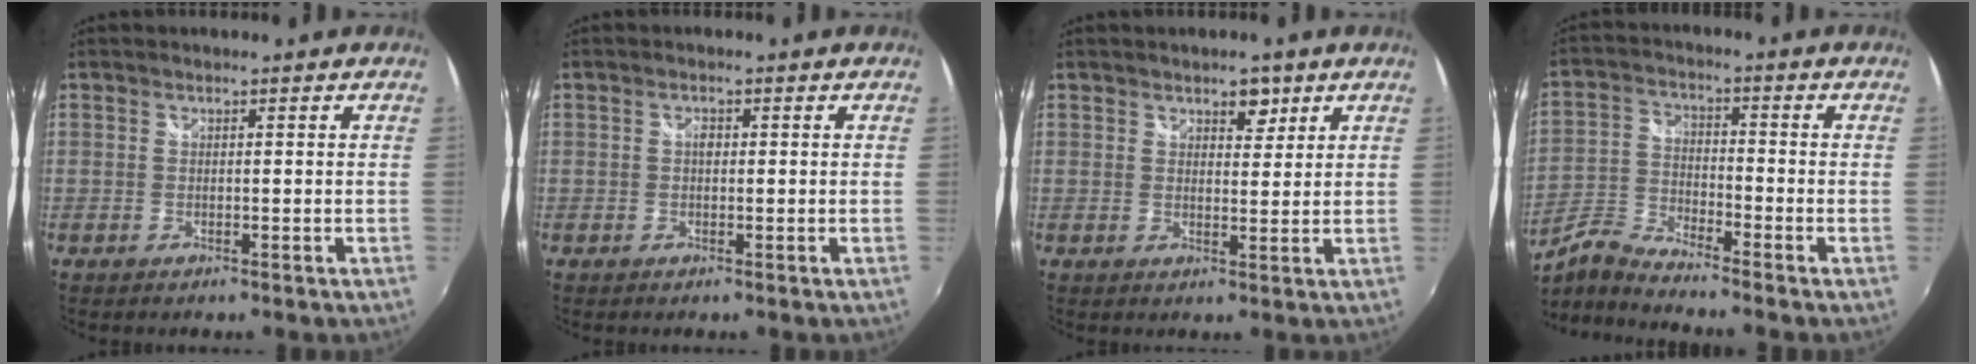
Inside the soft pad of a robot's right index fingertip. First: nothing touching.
{"total": 1.0, "force": [0.0, 0.8, 0.7], "torque": [-0.012, 0.003, -0.002]}
{"total": 3.3, "force": [2.1, 1.9, 1.7], "torque": [-0.018, 0.002, 0.031]}
{"total": 6.9, "force": [-6.2, 0.5, 3.1], "torque": [-0.067, -0.004, -0.132]}